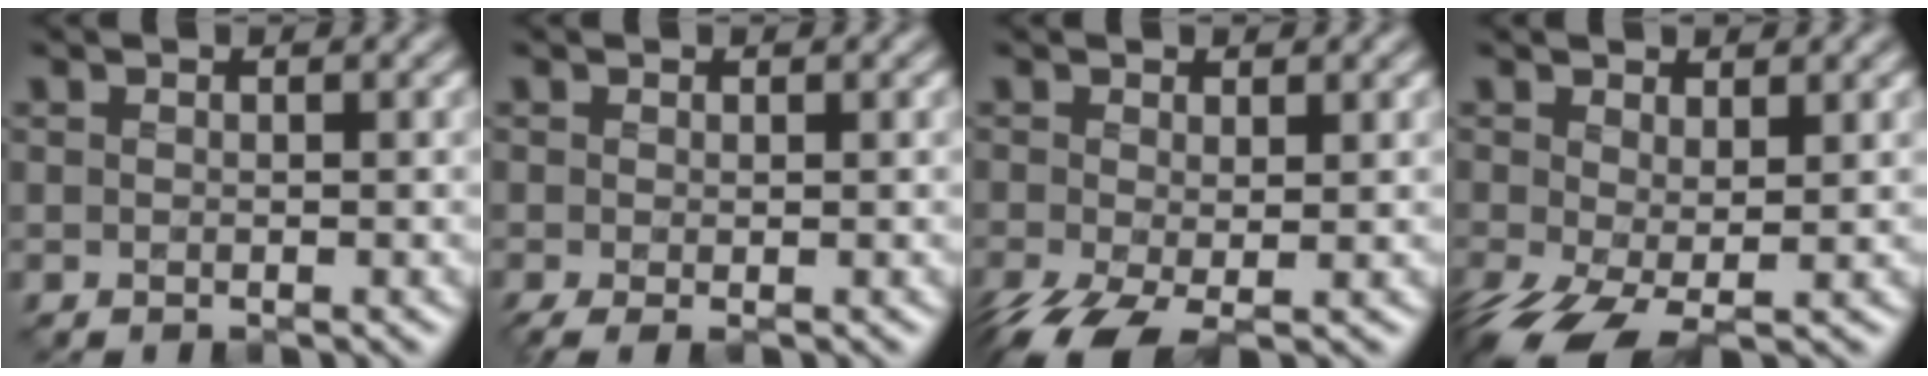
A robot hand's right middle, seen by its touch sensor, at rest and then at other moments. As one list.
[{"total": 0.9, "force": [-0.3, 0.1, 0.9], "torque": [-0.018, -0.004, -0.001]}, {"total": 4.1, "force": [-2.1, 1.4, 3.2], "torque": [-0.082, -0.018, -0.034]}, {"total": 3.9, "force": [-1.5, 1.3, 3.4], "torque": [-0.083, -0.017, -0.025]}]